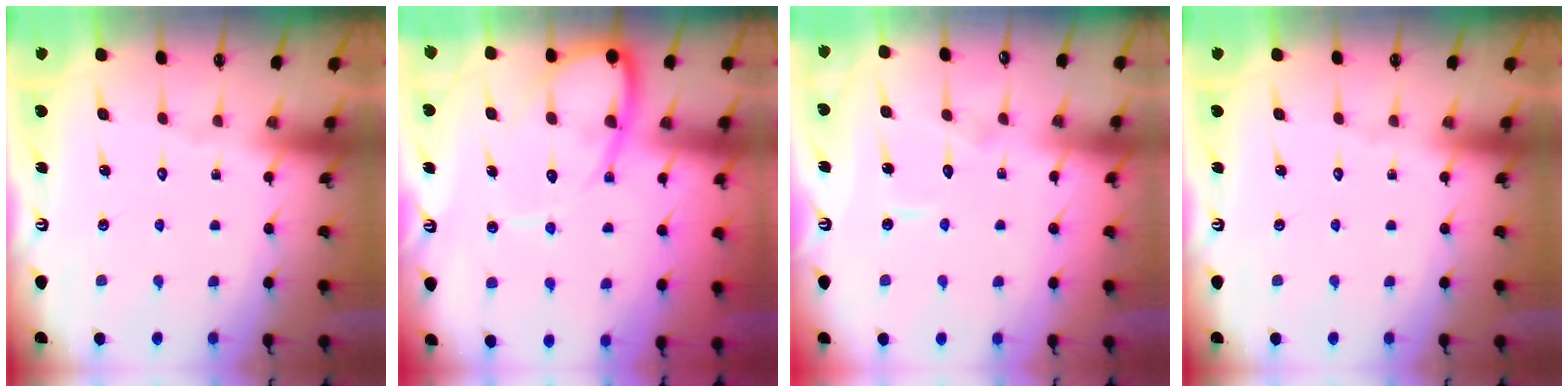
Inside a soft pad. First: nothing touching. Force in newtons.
{"total": 10.2, "press": 10.1, "slide": 1.0}
{"total": 4.9, "press": 4.8, "slide": 0.5}
{"total": 0.0}